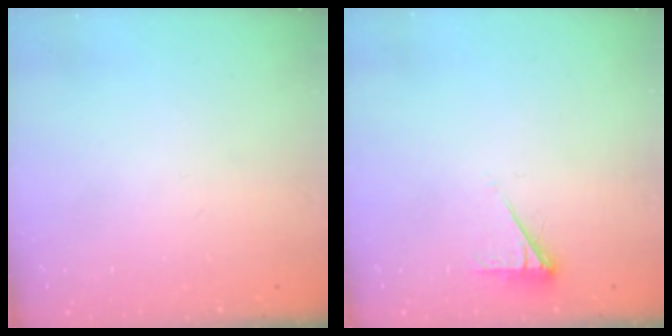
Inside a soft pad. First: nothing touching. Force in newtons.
{"total": 3.8, "press": 3.7, "slide": 0.7}